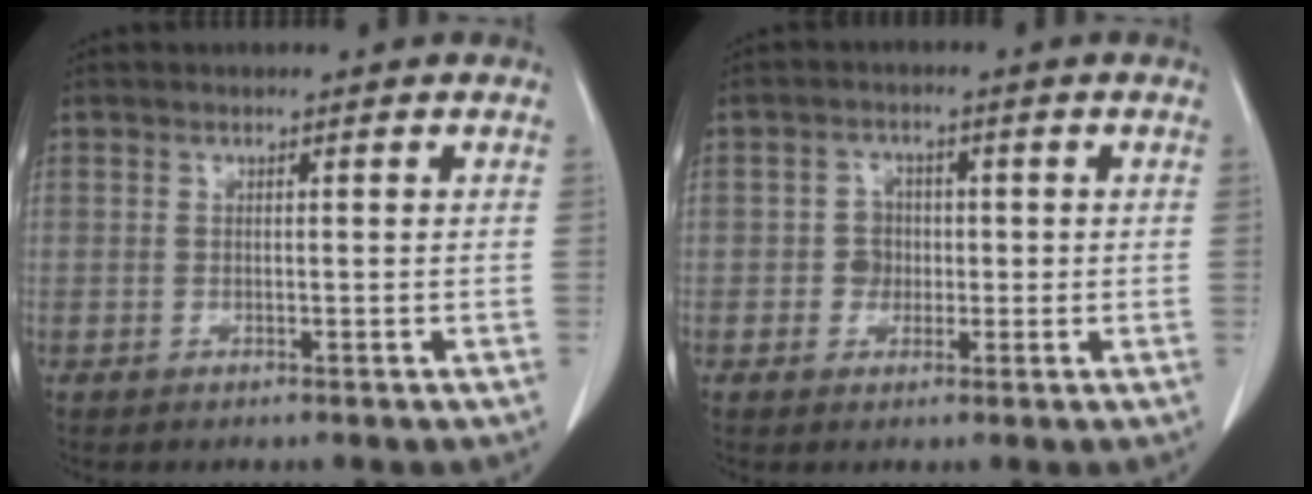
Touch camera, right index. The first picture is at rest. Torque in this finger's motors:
{"motor_torque": [0.32, -0.25, 0.03, 0.01]}